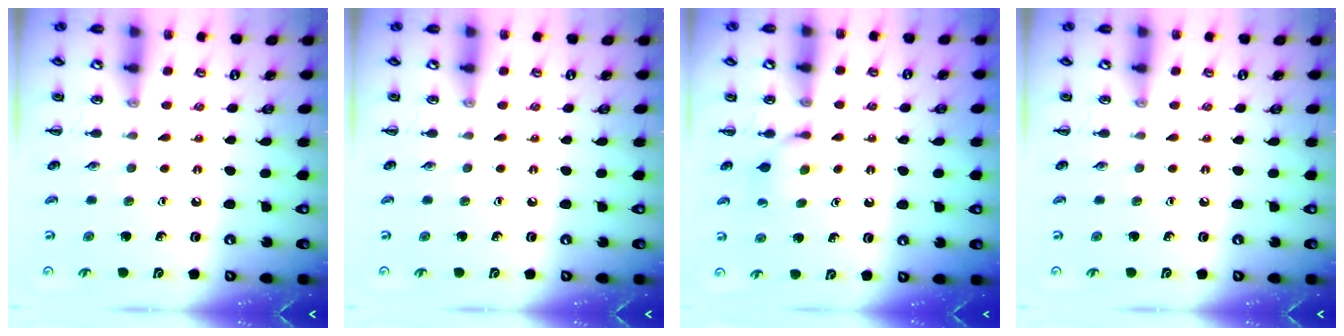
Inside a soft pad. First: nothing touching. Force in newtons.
{"total": 0.0}
{"total": 4.4, "press": 4.2, "slide": 1.2}
{"total": 0.0}